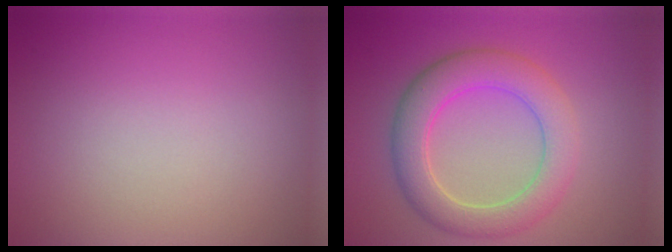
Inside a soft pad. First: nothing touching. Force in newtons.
{"total": 5.7, "press": 5.6, "slide": 0.5}